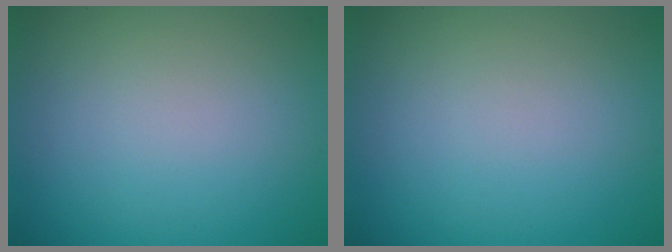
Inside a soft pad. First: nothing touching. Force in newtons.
{"total": 0.0}